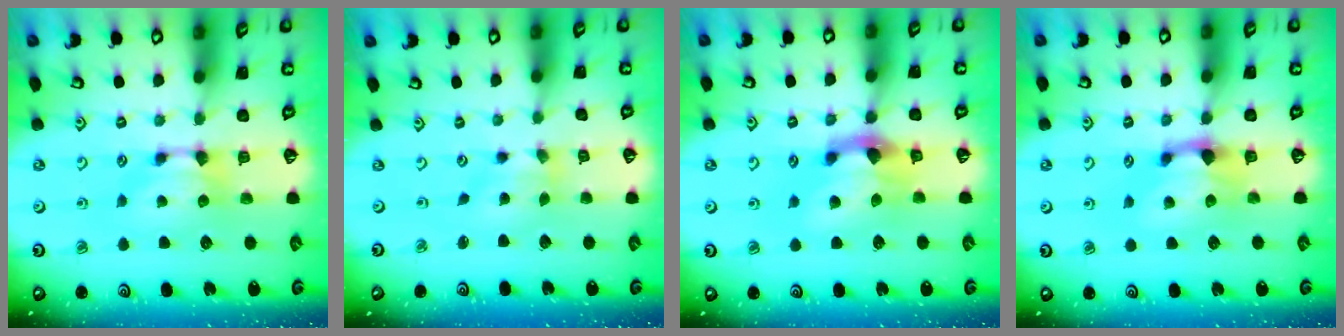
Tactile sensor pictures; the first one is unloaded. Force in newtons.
{"total": 2.4, "press": 1.9, "slide": 1.4}
{"total": 3.8, "press": 3.2, "slide": 2.0}
{"total": 1.4, "press": 0.9, "slide": 1.1}